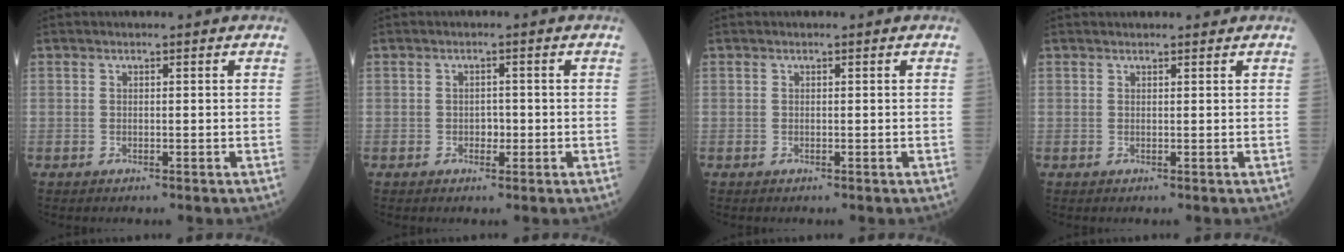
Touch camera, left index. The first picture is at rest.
{"total": 1.4, "force": [-0.9, 0.9, 0.6], "torque": [-0.008, -0.003, -0.016]}
{"total": 0.0}
{"total": 3.2, "force": [3.1, 0.7, 0.7], "torque": [-0.006, 0.020, 0.034]}